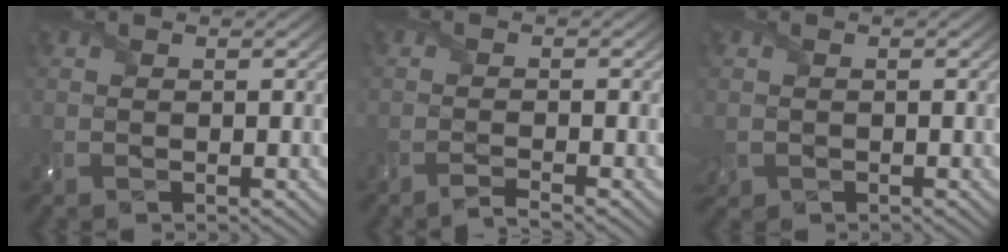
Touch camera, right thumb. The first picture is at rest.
{"total": 1.6, "force": [-1.3, -0.1, 0.8], "torque": [-0.011, 0.002, -0.035]}
{"total": 1.8, "force": [-0.7, 1.6, 0.3], "torque": [-0.015, -0.012, -0.019]}